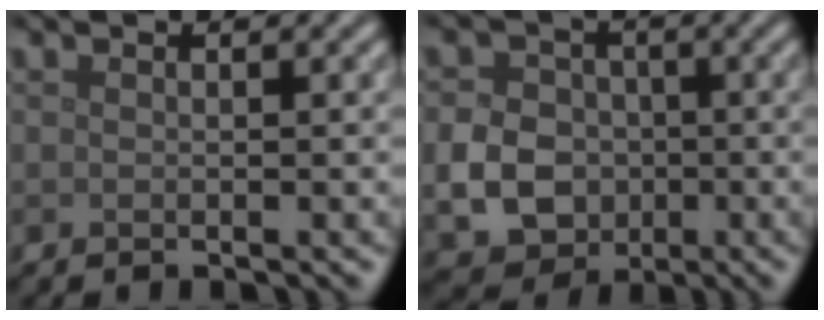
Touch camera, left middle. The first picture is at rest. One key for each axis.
{"total": 5.4, "fx": -1.1, "fy": 4.7, "fz": 2.5, "tx": -0.044, "ty": 0.000, "tz": -0.031}